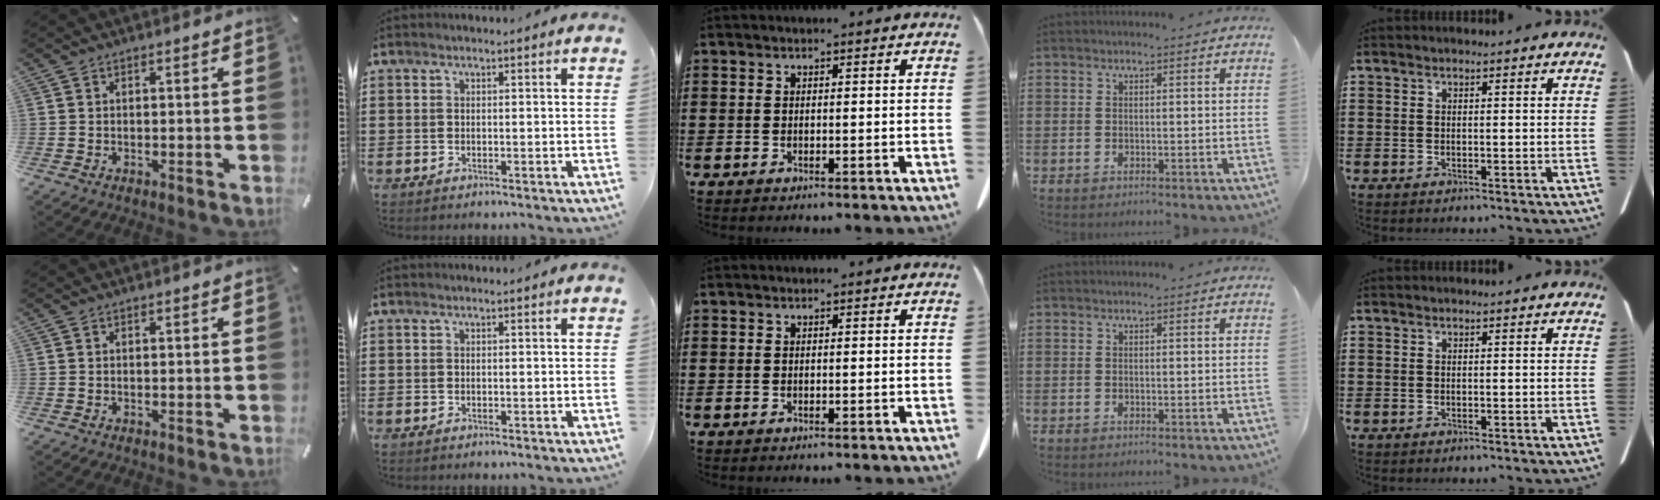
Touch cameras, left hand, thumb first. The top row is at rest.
{}